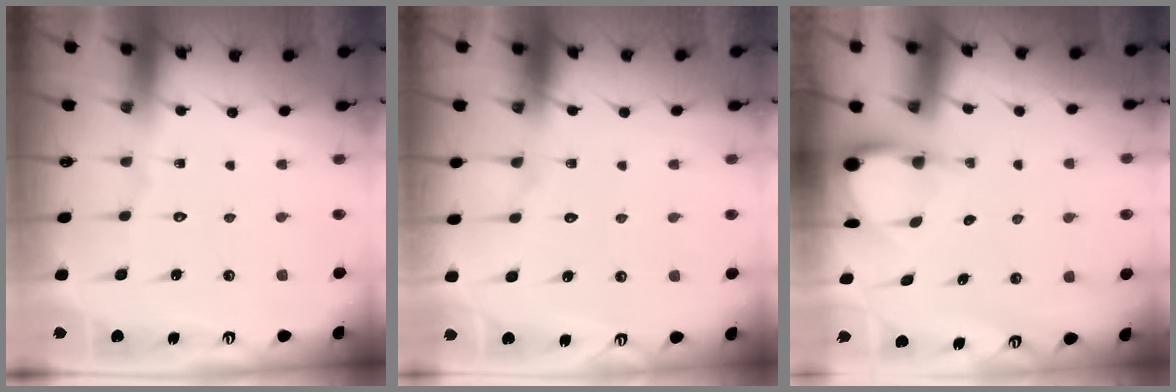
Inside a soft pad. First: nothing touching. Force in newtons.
{"total": 2.9, "press": 2.9, "slide": 0.3}
{"total": 3.4, "press": 3.4, "slide": 0.2}